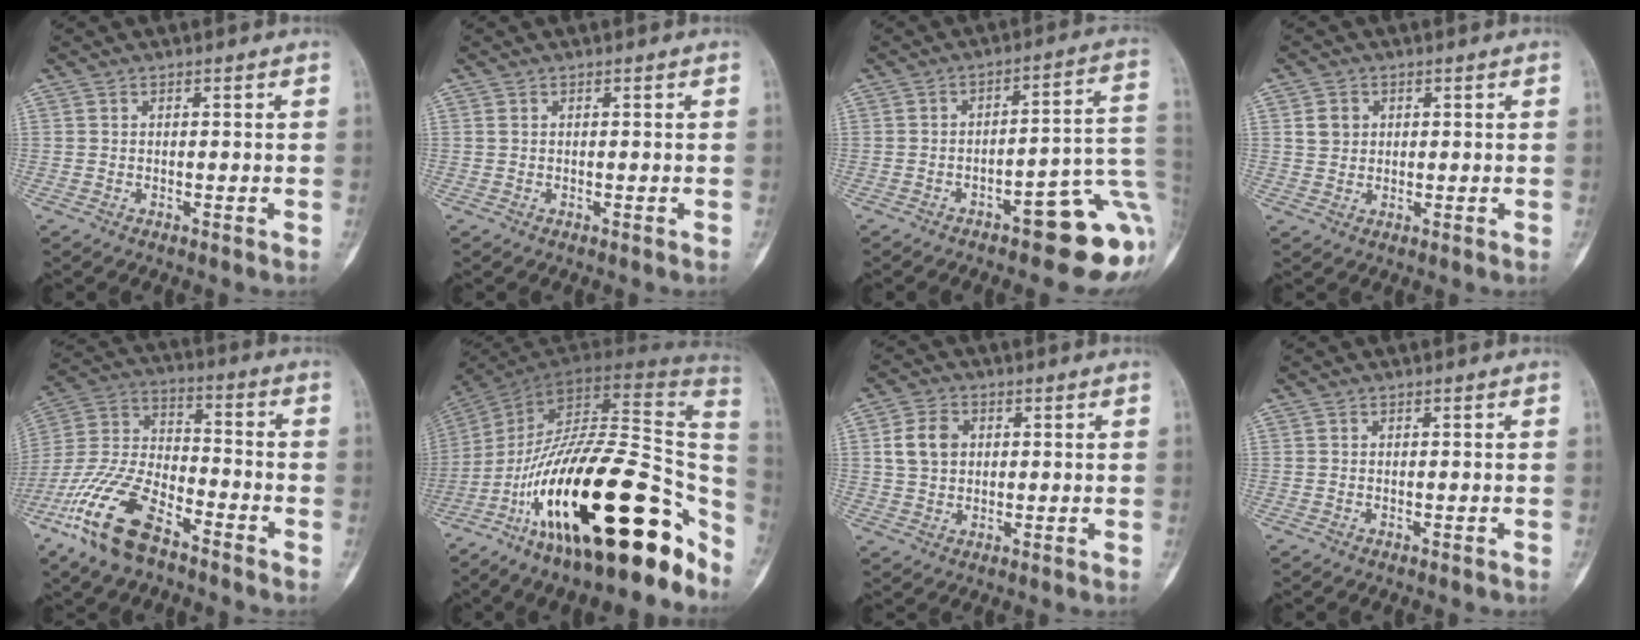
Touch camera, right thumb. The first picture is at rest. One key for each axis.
{"total": 0.0}
{"total": 15.6, "fx": -6.0, "fy": 5.4, "fz": 13.3, "tx": -0.096, "ty": 0.058, "tz": -0.068}
{"total": 3.3, "fx": 1.0, "fy": 2.9, "fz": 1.3, "tx": -0.010, "ty": -0.001, "tz": 0.018}
{"total": 17.1, "fx": -10.2, "fy": 7.5, "fz": 11.5, "tx": -0.241, "ty": 0.046, "tz": -0.205}
{"total": 35.0, "fx": -15.8, "fy": 12.7, "fz": 28.6, "tx": -0.354, "ty": 0.079, "tz": -0.254}
{"total": 6.3, "fx": 1.3, "fy": 4.8, "fz": 3.7, "tx": -0.057, "ty": 0.003, "tz": 0.023}
{"total": 0.0}